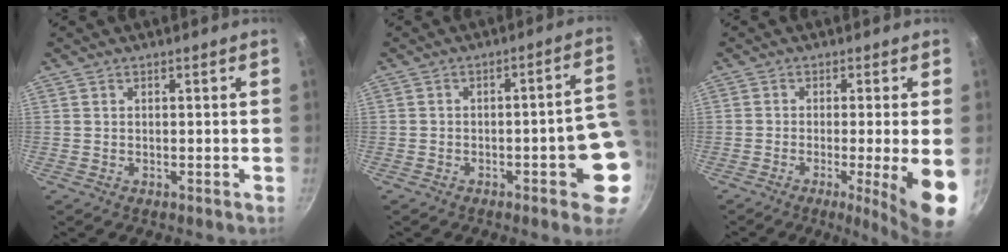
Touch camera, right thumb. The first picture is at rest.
{"total": 10.0, "force": [-2.2, 3.0, 9.3], "torque": [-0.079, 0.030, -0.025]}
{"total": 10.6, "force": [-2.7, 0.8, 10.2], "torque": [-0.141, -0.003, -0.037]}